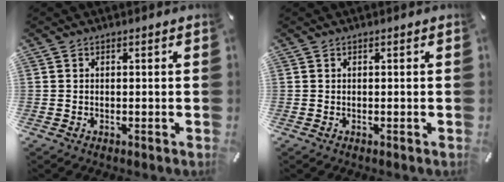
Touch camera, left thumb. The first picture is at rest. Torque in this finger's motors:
{"motor_torque": [0.00, 0.00, 0.00, 0.00, 0.00]}